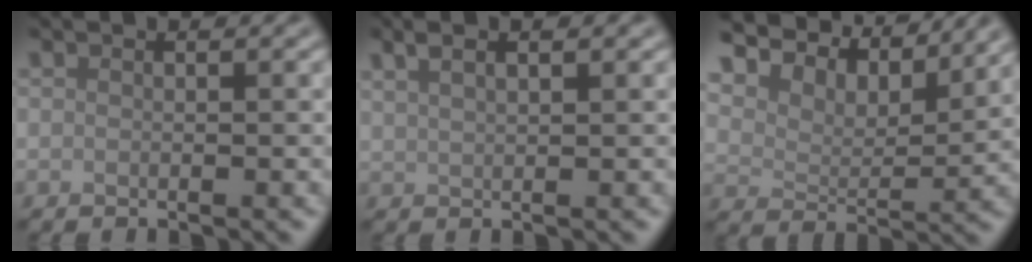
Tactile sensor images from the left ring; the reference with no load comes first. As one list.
[{"total": 3.2, "force": [2.1, 1.1, 2.2], "torque": [-0.029, 0.005, 0.029]}, {"total": 8.2, "force": [6.9, 2.9, 3.5], "torque": [-0.069, 0.006, 0.097]}]